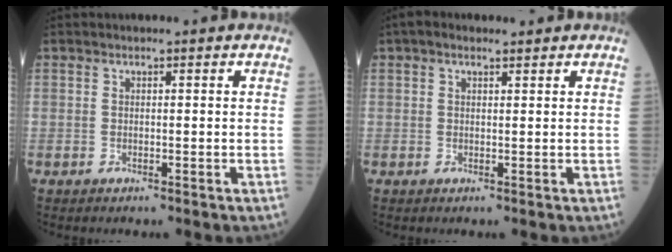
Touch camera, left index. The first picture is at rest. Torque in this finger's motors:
{"motor_torque": [0.69, -0.54, 0.18, 0.04]}